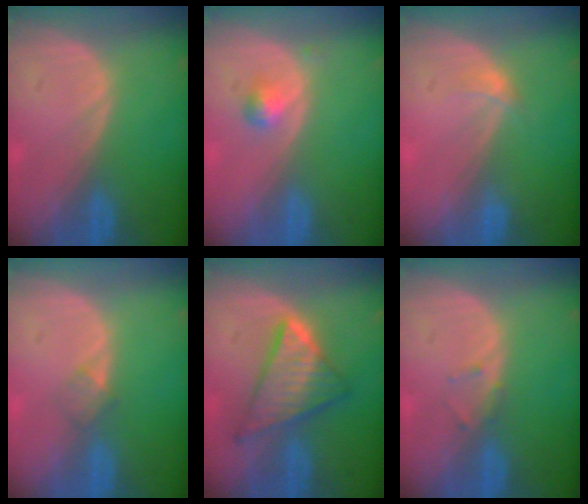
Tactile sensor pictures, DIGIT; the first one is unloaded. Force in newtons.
{"total": 2.0, "press": 2.0, "slide": 0.2}
{"total": 1.2, "press": 1.2, "slide": 0.1}
{"total": 1.8, "press": 1.8, "slide": 0.2}
{"total": 8.2, "press": 8.1, "slide": 0.5}
{"total": 1.1, "press": 1.0, "slide": 0.2}